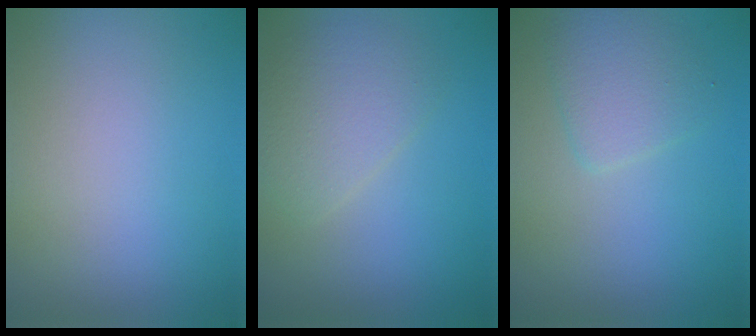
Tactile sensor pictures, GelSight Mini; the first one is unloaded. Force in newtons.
{"total": 2.8, "press": 2.8, "slide": 0.0}
{"total": 2.4, "press": 2.4, "slide": 0.1}